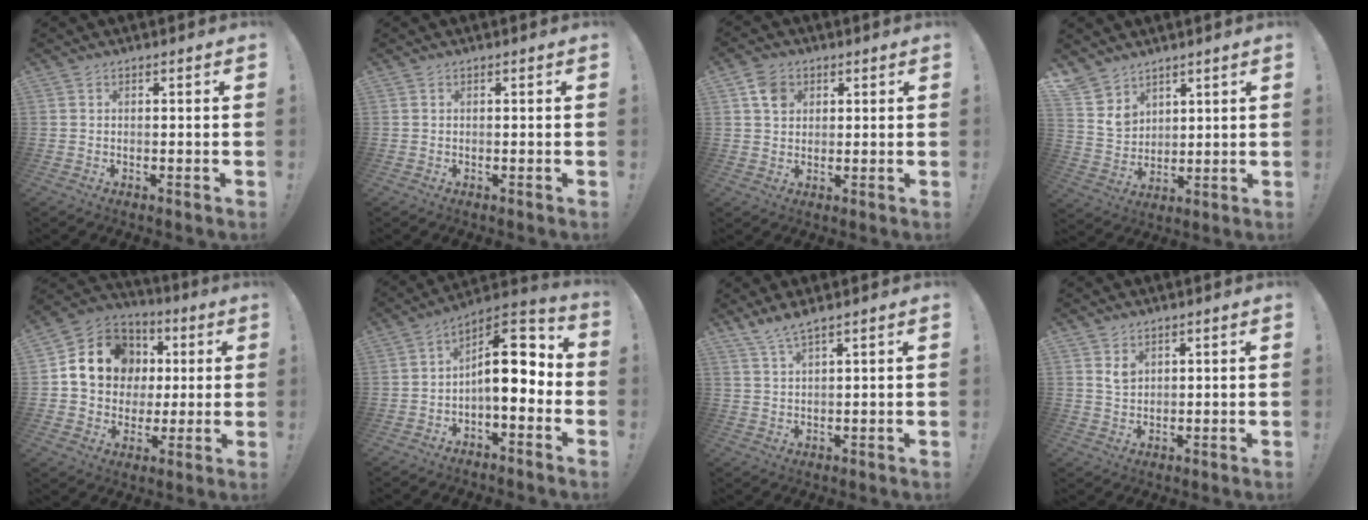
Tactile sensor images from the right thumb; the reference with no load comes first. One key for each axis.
{"total": 0.0}
{"total": 5.4, "fx": 2.4, "fy": 4.4, "fz": 2.1, "tx": -0.029, "ty": -0.001, "tz": 0.044}
{"total": 7.7, "fx": 5.7, "fy": 5.2, "fz": 0.3, "tx": -0.012, "ty": -0.057, "tz": 0.113}
{"total": 16.4, "fx": 3.8, "fy": 14.0, "fz": 7.6, "tx": -0.100, "ty": -0.003, "tz": 0.090}
{"total": 13.4, "fx": 0.1, "fy": 6.6, "fz": 11.7, "tx": -0.160, "ty": 0.000, "tz": 0.002}
{"total": 4.2, "fx": 3.4, "fy": 0.0, "fz": 2.4, "tx": -0.056, "ty": -0.013, "tz": 0.061}
{"total": 4.1, "fx": 2.7, "fy": 2.7, "fz": 1.4, "tx": -0.013, "ty": -0.016, "tz": 0.048}